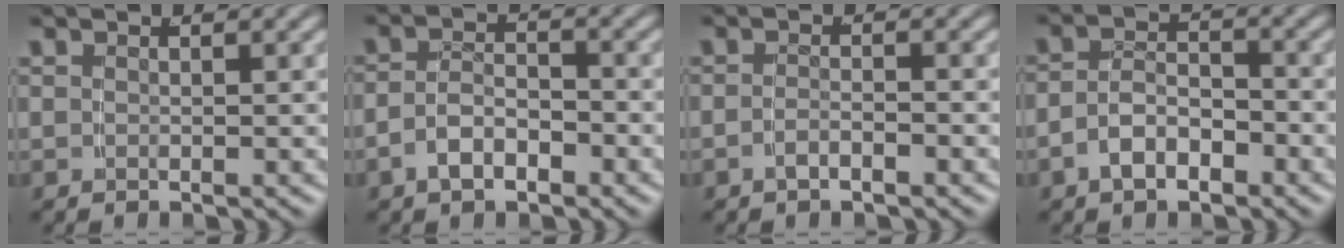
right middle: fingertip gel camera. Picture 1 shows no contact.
{"total": 3.4, "force": [-2.0, 2.0, 1.9], "torque": [-0.027, -0.003, -0.035]}
{"total": 1.6, "force": [-1.5, 0.0, 0.7], "torque": [-0.010, 0.001, -0.028]}
{"total": 4.1, "force": [-2.2, 2.7, 2.2], "torque": [-0.032, -0.005, -0.040]}